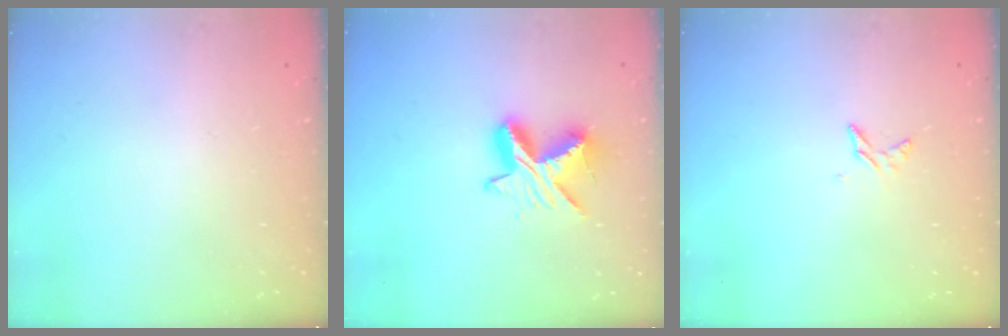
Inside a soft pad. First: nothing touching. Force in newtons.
{"total": 9.7, "press": 9.7, "slide": 0.6}
{"total": 4.0, "press": 4.0, "slide": 0.3}